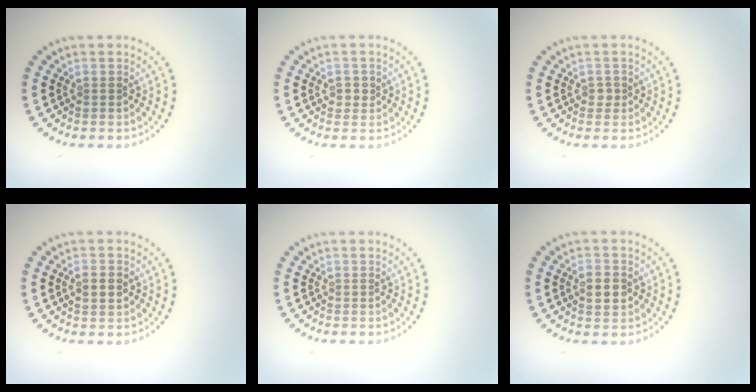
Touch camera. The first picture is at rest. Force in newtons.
{"total": 1.2, "press": 1.1, "slide": 0.3}
{"total": 0.9, "press": 0.7, "slide": 0.5}
{"total": 1.7, "press": 1.7, "slide": 0.1}
{"total": 0.0}
{"total": 2.8, "press": 2.8, "slide": 0.0}